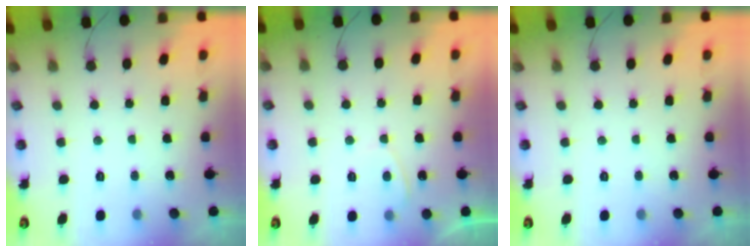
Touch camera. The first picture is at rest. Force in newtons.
{"total": 0.7, "press": 0.5, "slide": 0.4}
{"total": 0.0}